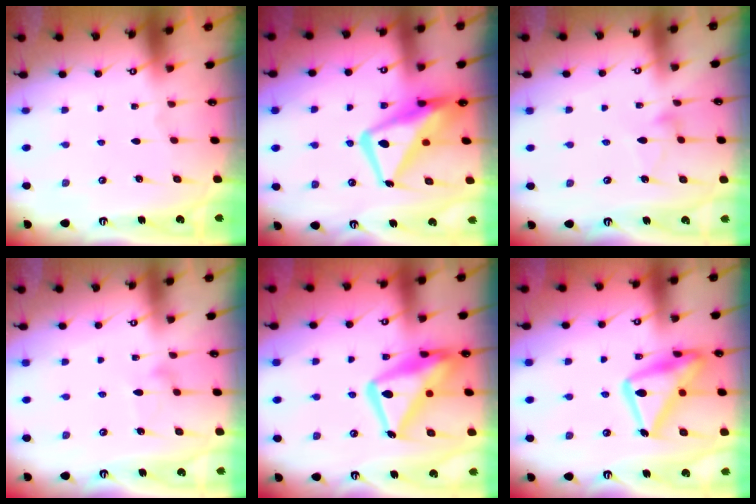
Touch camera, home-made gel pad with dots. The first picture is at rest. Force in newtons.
{"total": 15.2, "press": 15.1, "slide": 1.9}
{"total": 6.1, "press": 6.1, "slide": 0.4}
{"total": 7.6, "press": 7.5, "slide": 0.5}
{"total": 18.8, "press": 18.7, "slide": 1.9}
{"total": 20.9, "press": 20.8, "slide": 1.5}